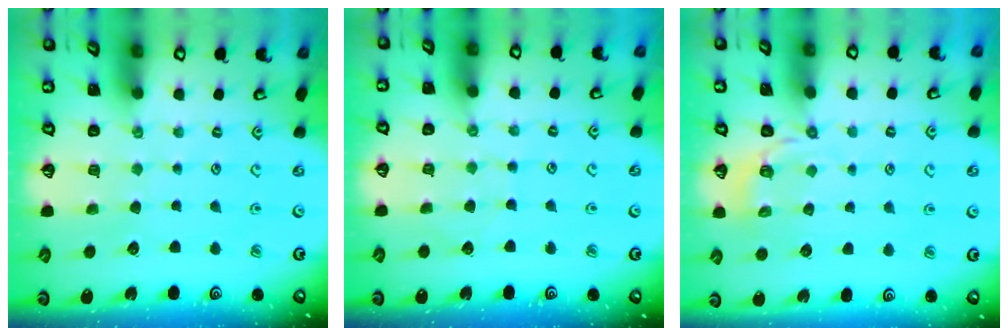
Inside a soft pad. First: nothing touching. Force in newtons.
{"total": 4.7, "press": 4.6, "slide": 0.4}
{"total": 3.2, "press": 2.7, "slide": 1.8}